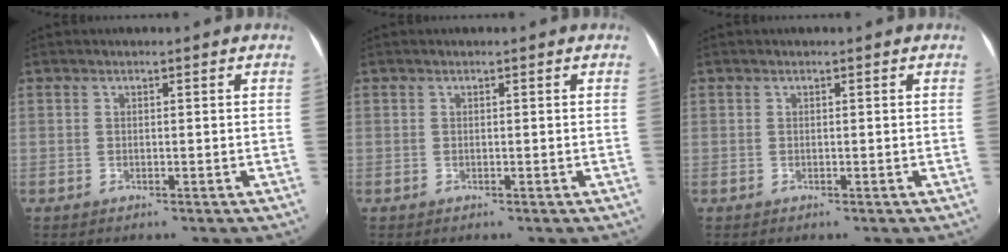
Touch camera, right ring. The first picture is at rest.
{"total": 0.0}
{"total": 0.0}